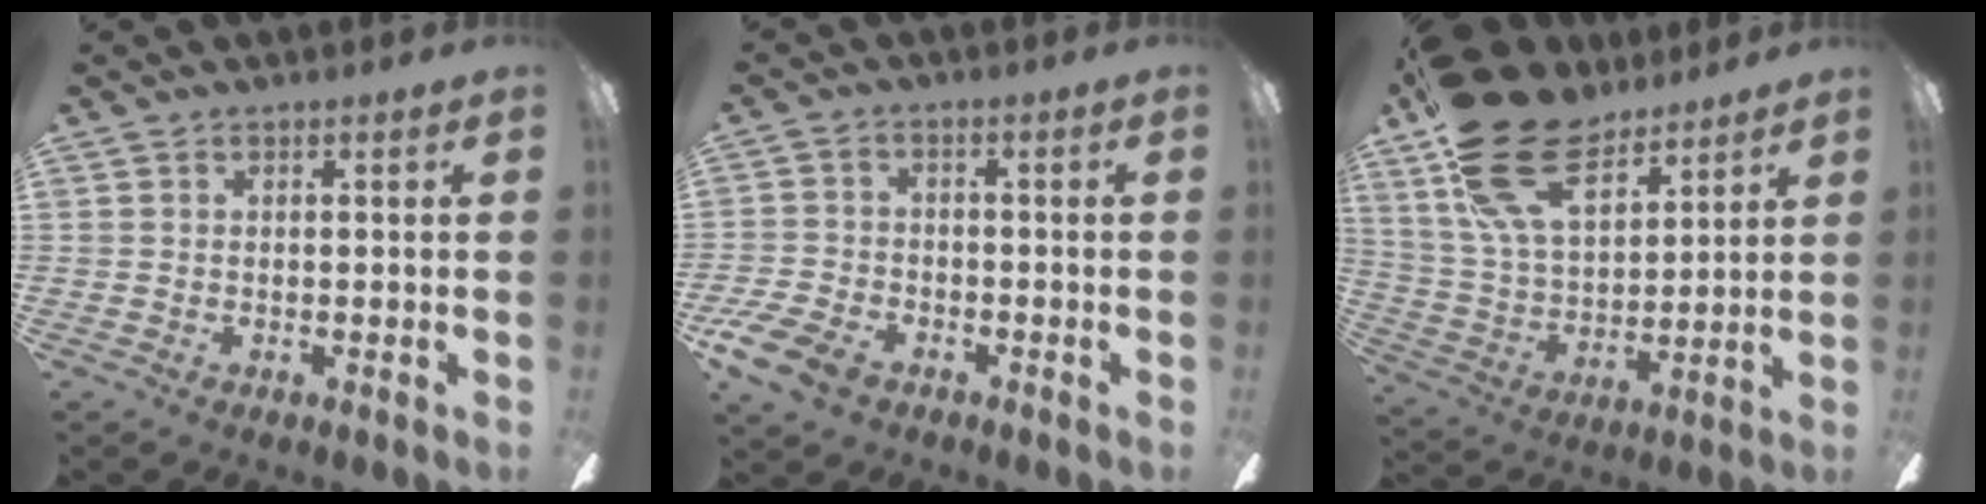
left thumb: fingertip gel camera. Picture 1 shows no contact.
{"total": 8.1, "force": [-4.9, 4.8, 4.5], "torque": [-0.107, 0.017, -0.093]}
{"total": 23.3, "force": [14.2, 12.3, 13.8], "torque": [-0.254, -0.060, 0.263]}